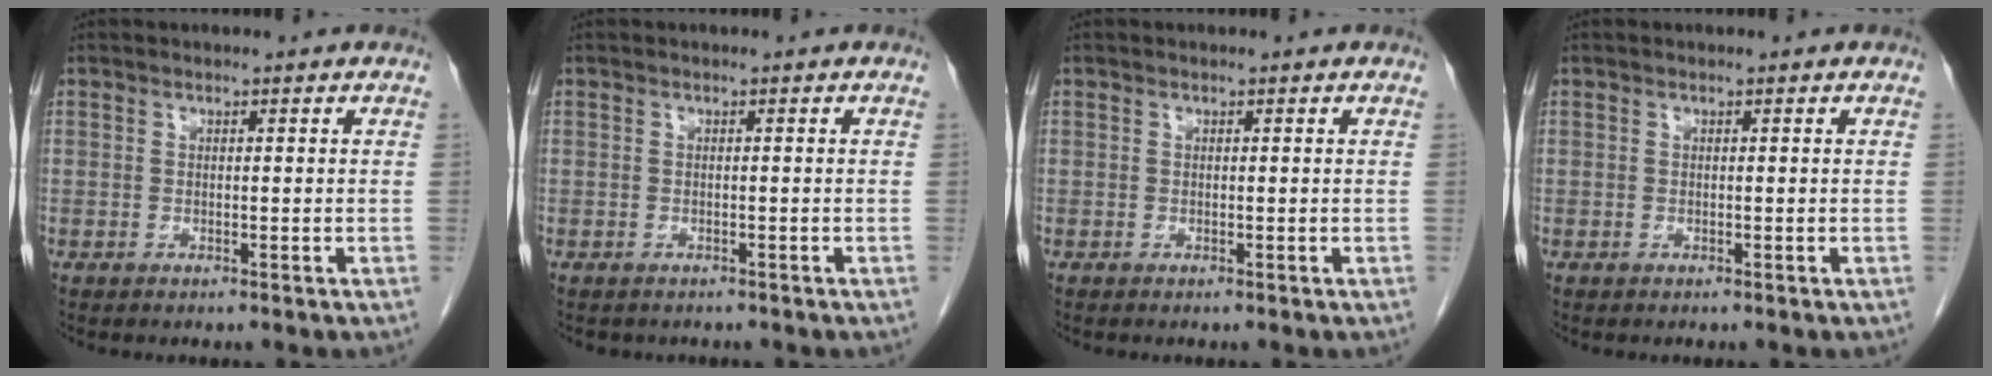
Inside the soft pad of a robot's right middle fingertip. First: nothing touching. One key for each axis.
{"total": 1.6, "fx": -1.3, "fy": 0.8, "fz": 0.2, "tx": -0.013, "ty": -0.001, "tz": -0.015}
{"total": 0.0}
{"total": 0.0}